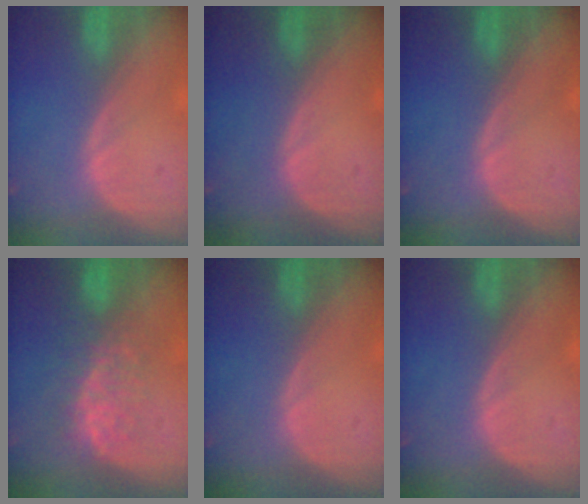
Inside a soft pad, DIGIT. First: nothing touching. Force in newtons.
{"total": 0.0}
{"total": 0.0}
{"total": 7.8, "press": 7.5, "slide": 2.0}
{"total": 0.0}
{"total": 0.0}